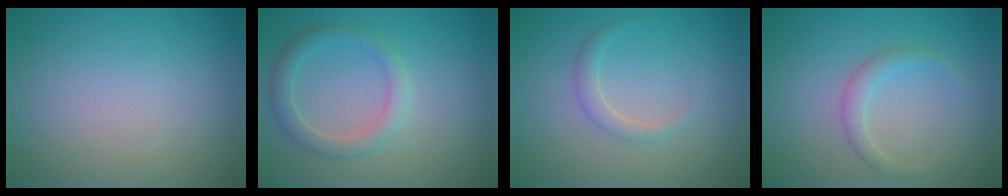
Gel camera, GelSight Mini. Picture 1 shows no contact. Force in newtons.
{"total": 2.5, "press": 2.5, "slide": 0.1}
{"total": 1.4, "press": 1.4, "slide": 0.1}
{"total": 1.7, "press": 1.7, "slide": 0.1}